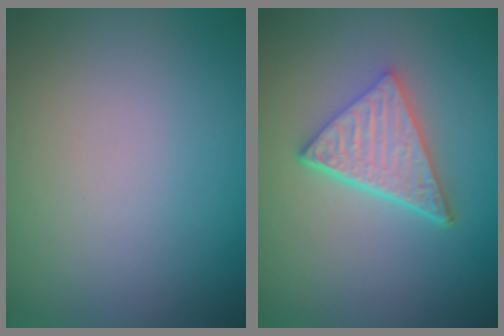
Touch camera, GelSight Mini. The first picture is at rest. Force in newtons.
{"total": 5.2, "press": 3.7, "slide": 3.7}